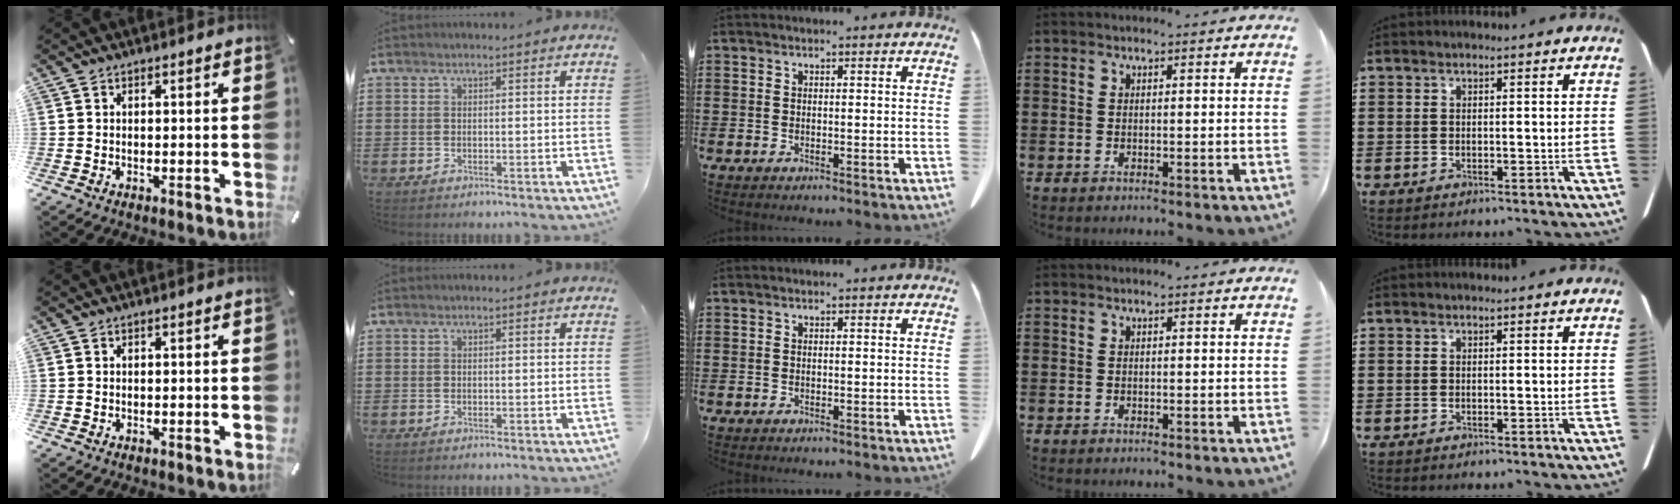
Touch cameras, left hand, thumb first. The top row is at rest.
{}